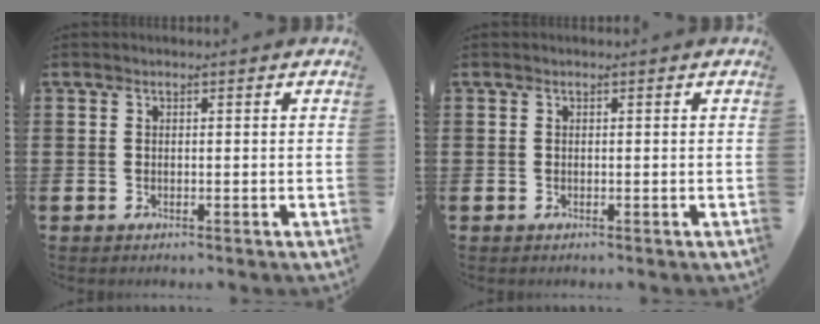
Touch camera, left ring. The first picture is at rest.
{"total": 0.0}